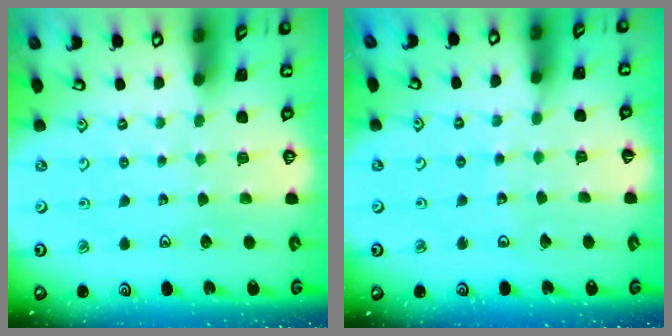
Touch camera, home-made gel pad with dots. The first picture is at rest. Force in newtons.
{"total": 4.1, "press": 4.0, "slide": 0.7}